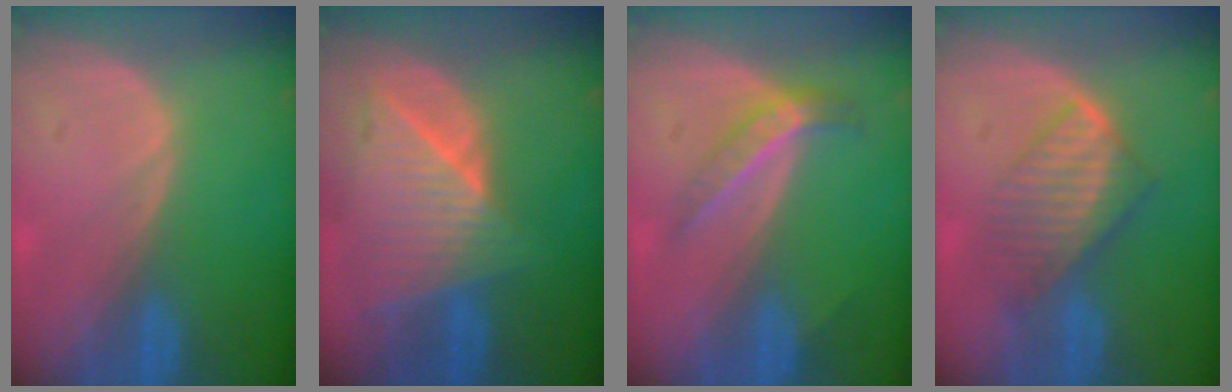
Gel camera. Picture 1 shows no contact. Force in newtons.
{"total": 9.2, "press": 8.2, "slide": 4.1}
{"total": 4.5, "press": 4.1, "slide": 2.0}
{"total": 6.7, "press": 6.3, "slide": 2.3}